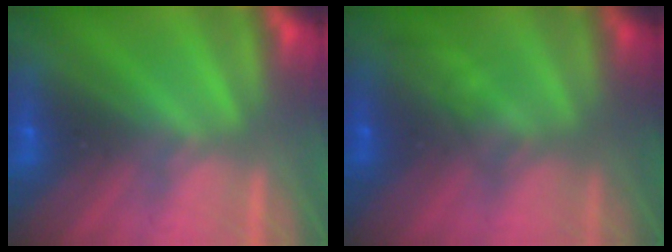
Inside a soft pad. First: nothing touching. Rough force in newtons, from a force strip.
{"total": 1.1}